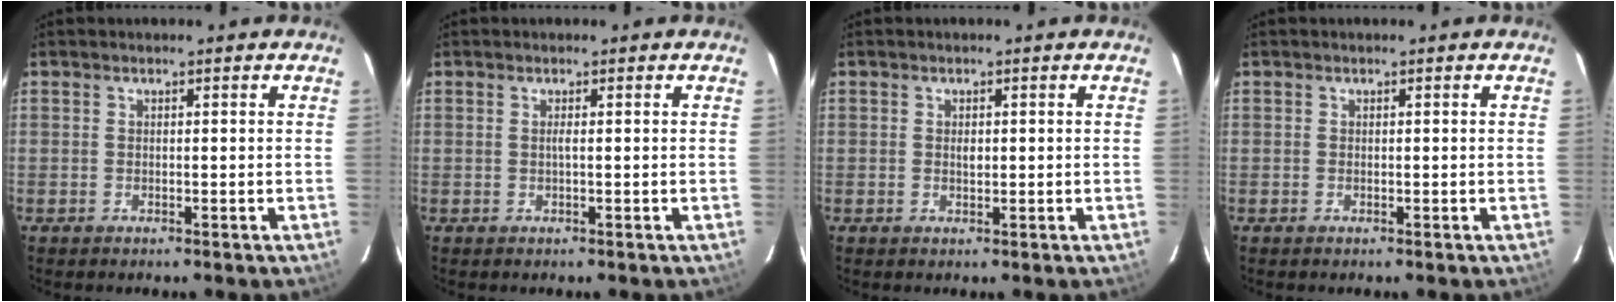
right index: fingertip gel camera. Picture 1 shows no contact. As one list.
[{"total": 0.6, "force": [0.0, -0.2, 0.6], "torque": [-0.010, -0.001, -0.001]}, {"total": 1.1, "force": [0.0, 0.7, 0.8], "torque": [-0.012, 0.001, 0.001]}, {"total": 0.0}]